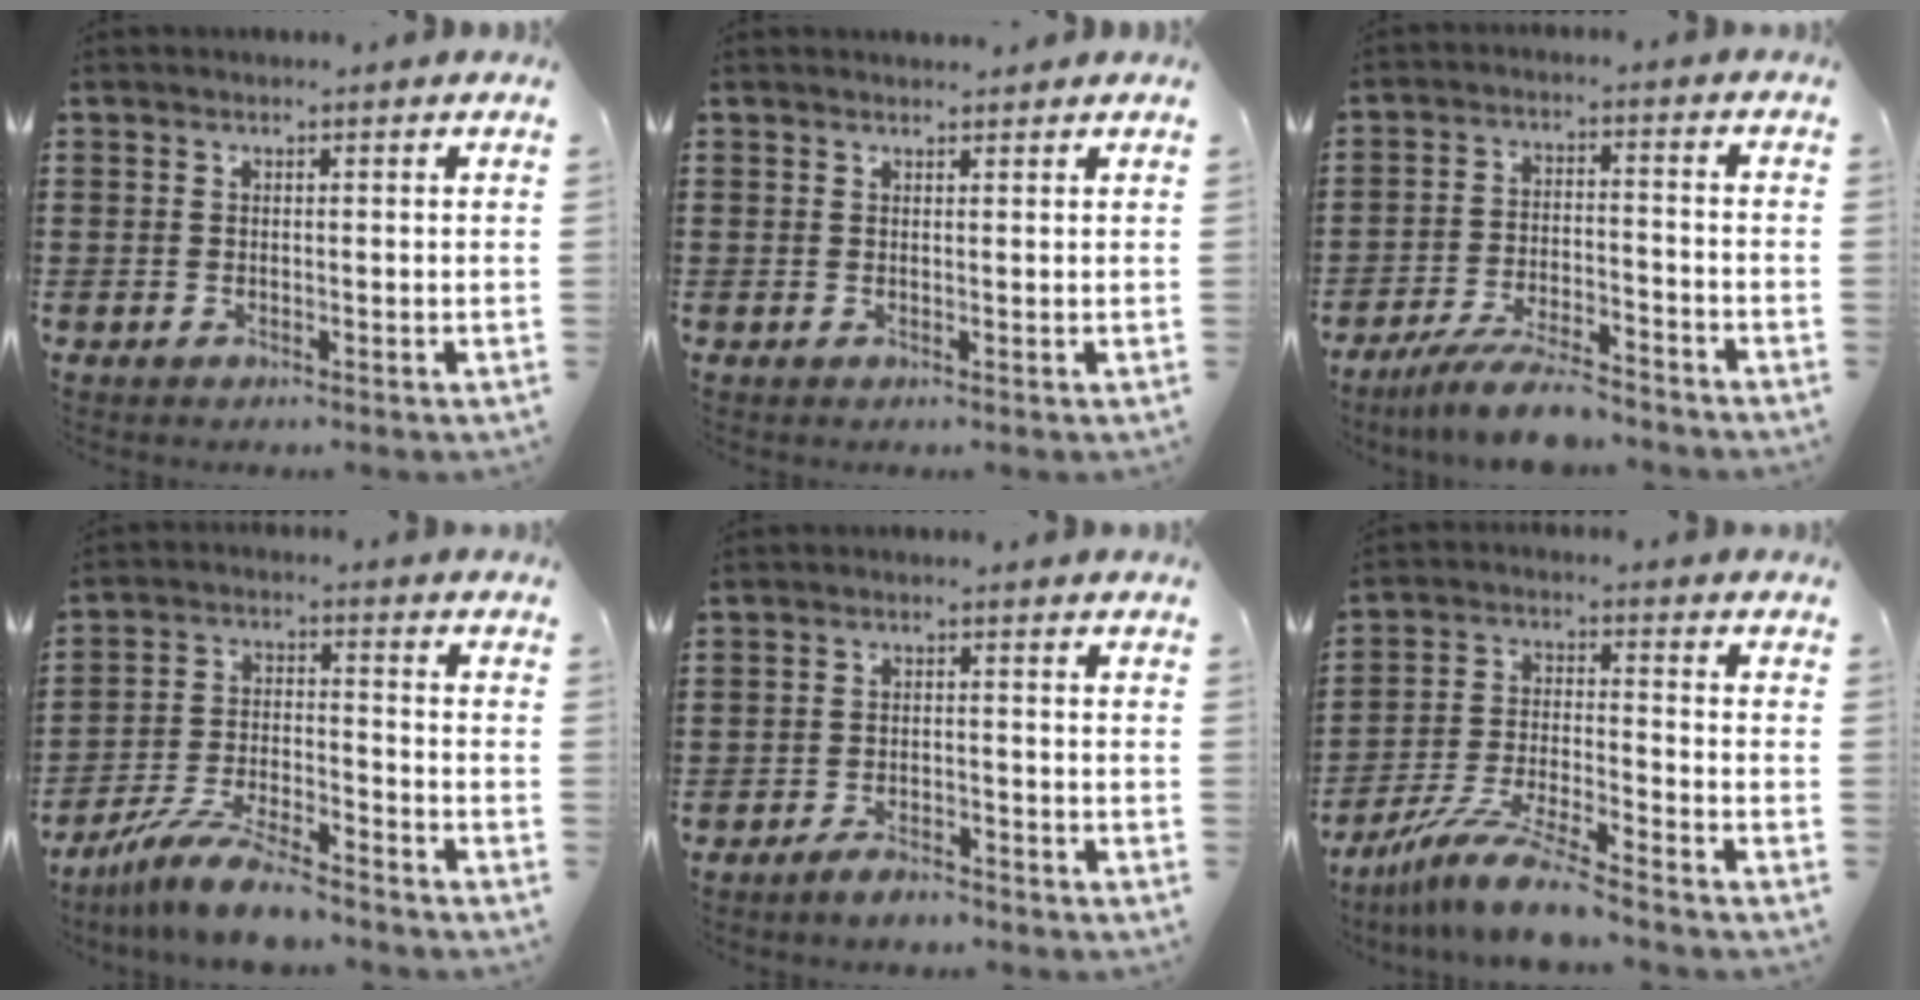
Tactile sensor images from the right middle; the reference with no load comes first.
{"total": 1.0, "force": [0.9, 0.1, 0.0], "torque": [-0.002, 0.000, 0.018]}
{"total": 7.1, "force": [-6.5, 0.6, 3.0], "torque": [-0.061, 0.002, -0.123]}
{"total": 9.1, "force": [-8.0, 1.0, 4.1], "torque": [-0.079, 0.013, -0.155]}
{"total": 2.9, "force": [-2.6, 0.7, 0.9], "torque": [-0.017, 0.007, -0.053]}
{"total": 9.7, "force": [-8.5, 0.2, 4.7], "torque": [-0.094, 0.005, -0.168]}